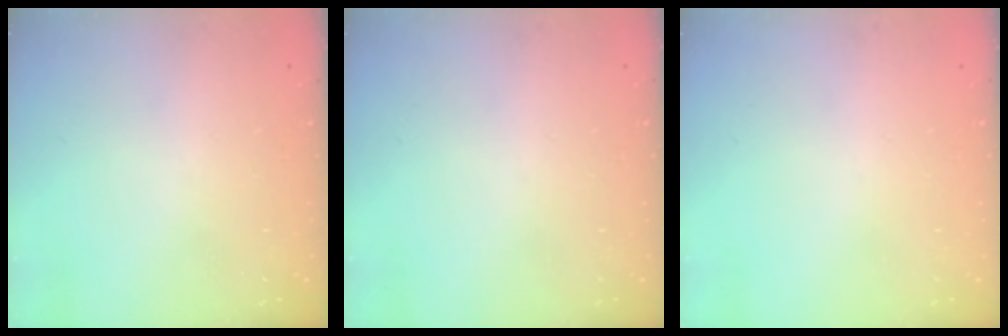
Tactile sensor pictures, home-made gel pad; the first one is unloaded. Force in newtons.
{"total": 0.0}
{"total": 0.0}